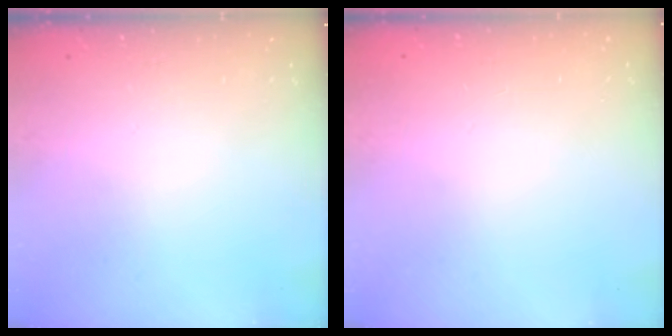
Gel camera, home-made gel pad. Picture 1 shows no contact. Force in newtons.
{"total": 0.0}